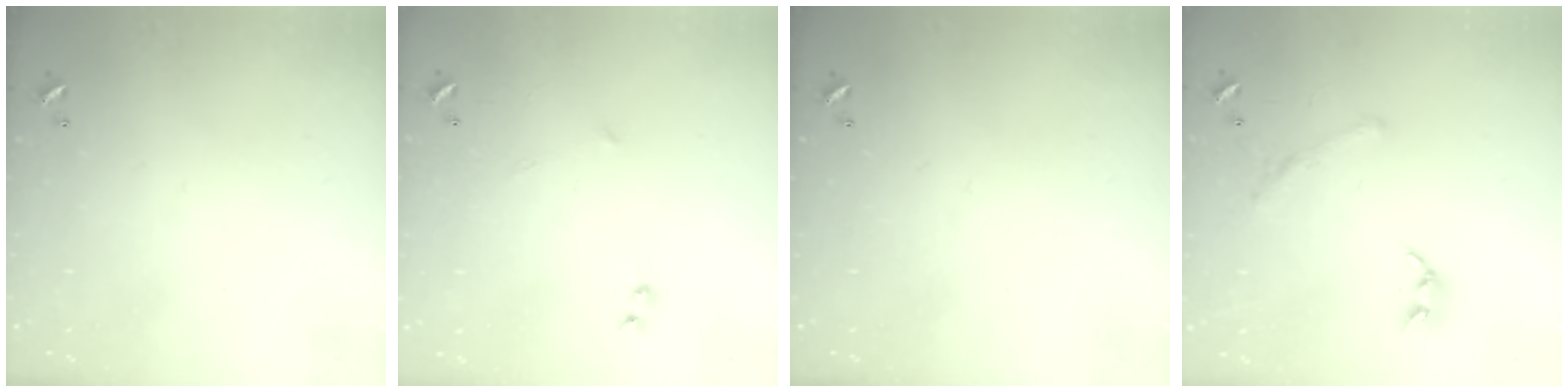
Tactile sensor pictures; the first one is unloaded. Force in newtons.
{"total": 6.1, "press": 6.0, "slide": 0.9}
{"total": 0.0}
{"total": 1.6, "press": 1.1, "slide": 1.1}